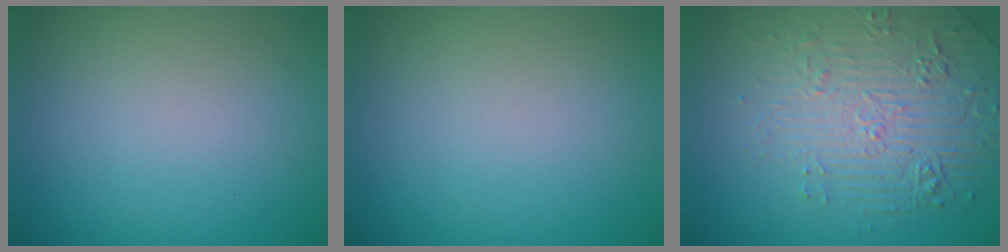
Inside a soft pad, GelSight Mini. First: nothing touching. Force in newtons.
{"total": 0.0}
{"total": 4.4, "press": 4.1, "slide": 1.7}